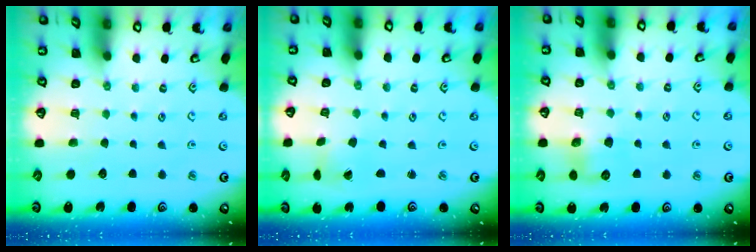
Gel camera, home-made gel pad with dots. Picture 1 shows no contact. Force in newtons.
{"total": 1.1, "press": 1.0, "slide": 0.4}
{"total": 7.2, "press": 7.2, "slide": 0.6}